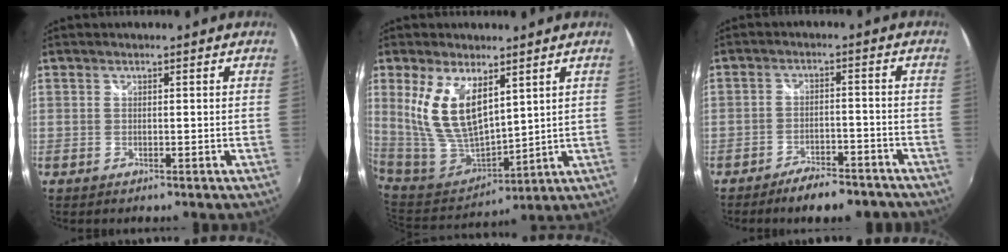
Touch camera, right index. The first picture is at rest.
{"total": 14.6, "force": [6.0, 7.1, 11.2], "torque": [-0.220, -0.006, 0.137]}
{"total": 9.2, "force": [-7.8, 2.9, 3.9], "torque": [-0.085, 0.006, -0.109]}